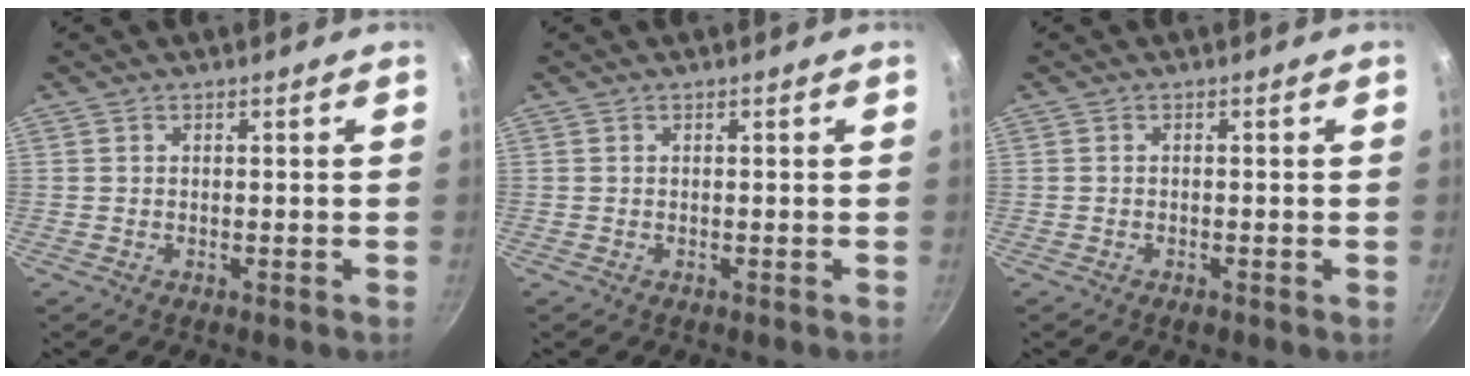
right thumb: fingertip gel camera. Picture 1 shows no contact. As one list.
[{"total": 0.0}, {"total": 1.3, "force": [-0.7, 0.5, 0.9], "torque": [-0.018, 0.001, -0.011]}]